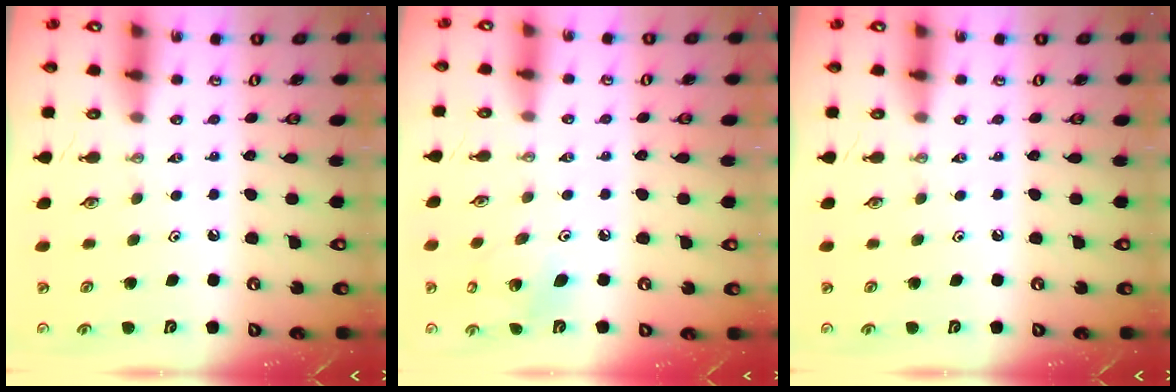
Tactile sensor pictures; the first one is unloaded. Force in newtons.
{"total": 7.1, "press": 7.1, "slide": 0.2}
{"total": 0.0}